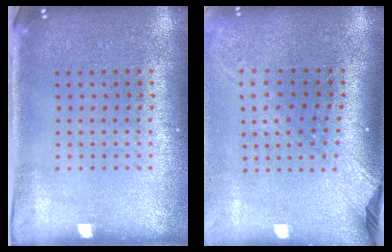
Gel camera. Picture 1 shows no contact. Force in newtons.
{"total": 2.4, "press": 1.8, "slide": 1.6}